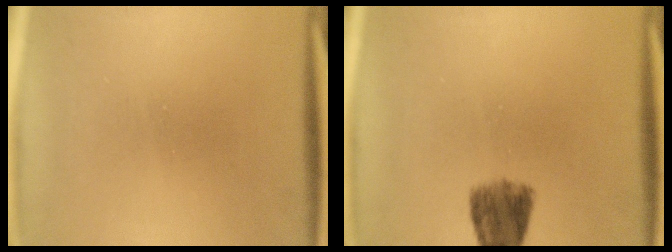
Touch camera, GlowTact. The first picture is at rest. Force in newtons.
{"total": 5.3}